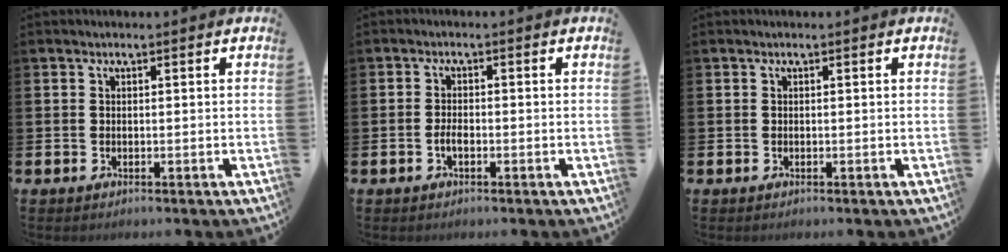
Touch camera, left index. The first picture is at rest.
{"total": 1.5, "force": [-0.6, 0.7, 1.2], "torque": [-0.021, -0.001, -0.012]}
{"total": 0.0}